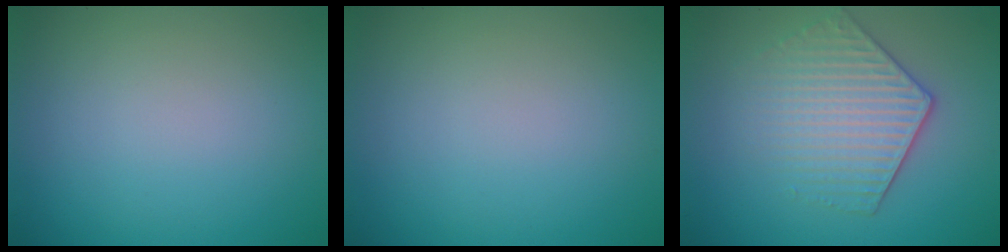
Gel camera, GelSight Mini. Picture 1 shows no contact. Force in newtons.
{"total": 0.0}
{"total": 4.3, "press": 3.7, "slide": 2.2}